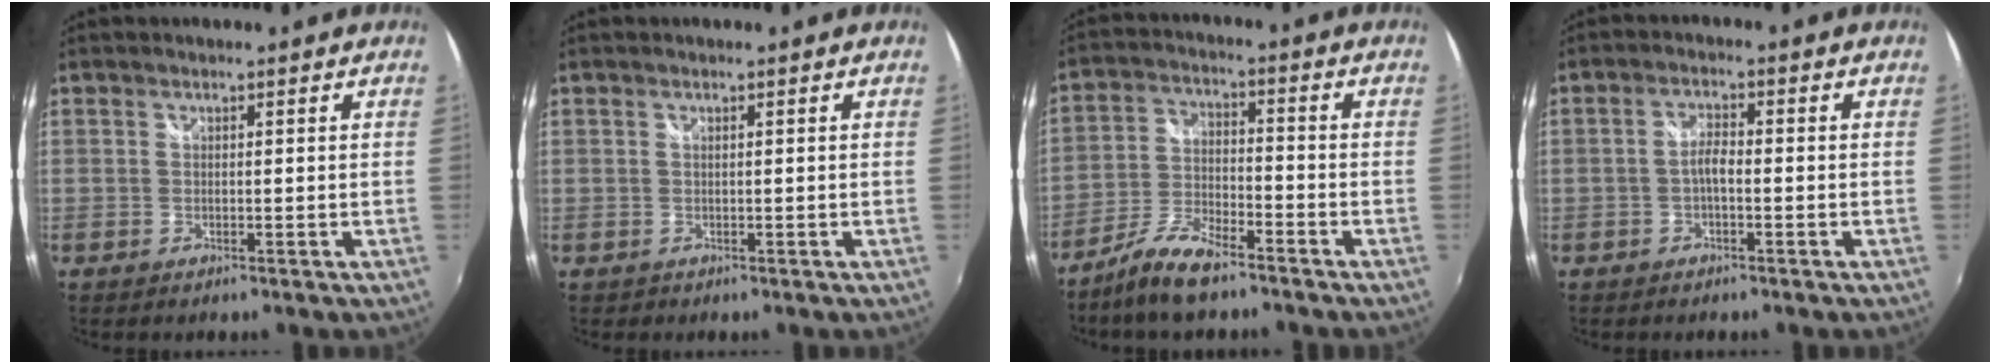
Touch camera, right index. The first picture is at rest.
{"total": 0.5, "force": [0.0, 0.5, 0.0], "torque": [0.000, 0.001, 0.002]}
{"total": 9.0, "force": [-7.1, 2.3, 5.1], "torque": [-0.111, -0.002, -0.136]}
{"total": 2.5, "force": [-1.0, 0.7, 2.2], "torque": [-0.048, 0.008, -0.020]}